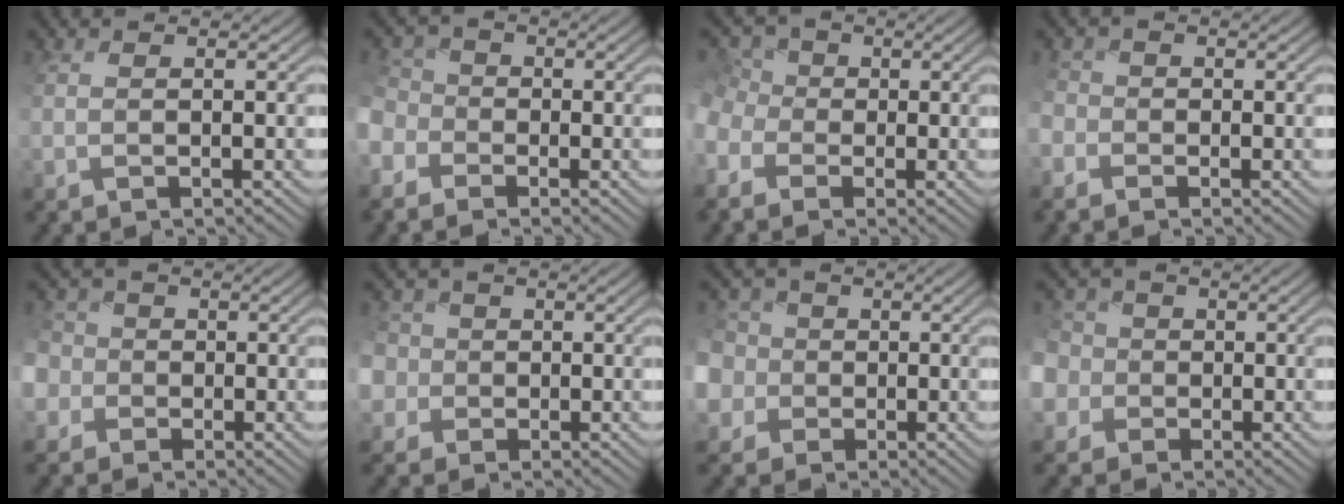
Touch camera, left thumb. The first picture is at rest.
{"total": 5.1, "force": [-2.2, 4.1, 2.1], "torque": [-0.068, -0.002, -0.054]}
{"total": 6.9, "force": [-2.1, 5.7, 3.4], "torque": [-0.115, -0.004, -0.047]}
{"total": 3.0, "force": [-1.7, 2.2, 1.1], "torque": [-0.035, -0.001, -0.039]}
{"total": 5.8, "force": [-0.2, 5.5, 1.8], "torque": [-0.076, 0.007, -0.031]}
{"total": 6.6, "force": [0.8, 6.3, 1.9], "torque": [-0.081, 0.014, -0.018]}
{"total": 7.8, "force": [0.8, 7.3, 2.5], "torque": [-0.104, 0.008, -0.015]}
{"total": 6.9, "force": [0.4, 6.5, 2.2], "torque": [-0.089, 0.011, -0.024]}